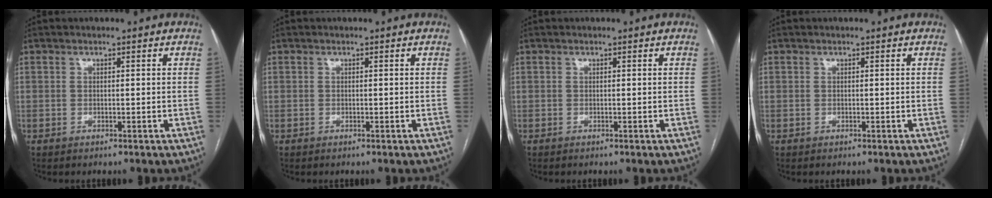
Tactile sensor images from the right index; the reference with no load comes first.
{"total": 0.0}
{"total": 0.0}
{"total": 0.0}